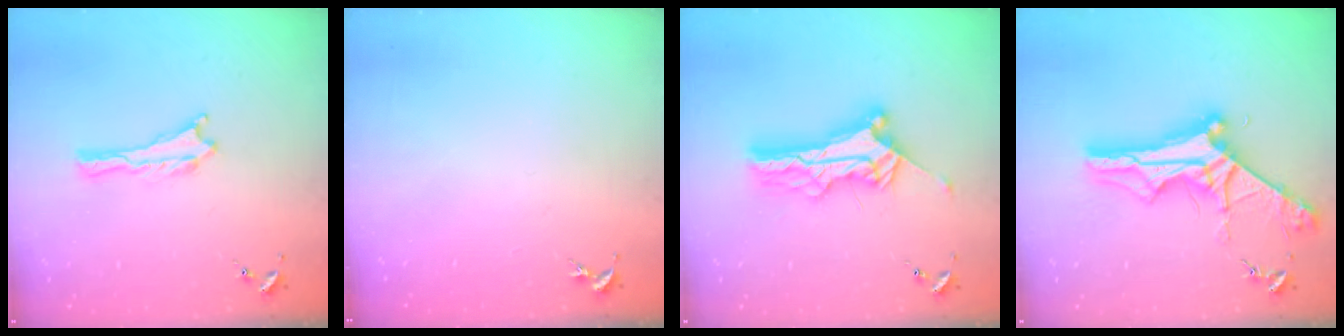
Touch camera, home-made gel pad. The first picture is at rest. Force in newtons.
{"total": 0.0}
{"total": 10.8, "press": 10.8, "slide": 0.9}
{"total": 9.4, "press": 9.4, "slide": 1.0}